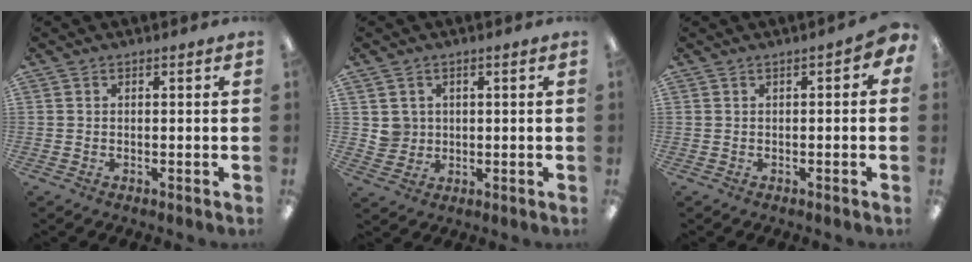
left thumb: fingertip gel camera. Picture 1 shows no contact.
{"total": 4.0, "force": [1.1, 3.9, 0.0], "torque": [0.003, 0.004, 0.019]}
{"total": 1.7, "force": [-0.5, 0.9, 1.4], "torque": [-0.026, 0.006, -0.009]}